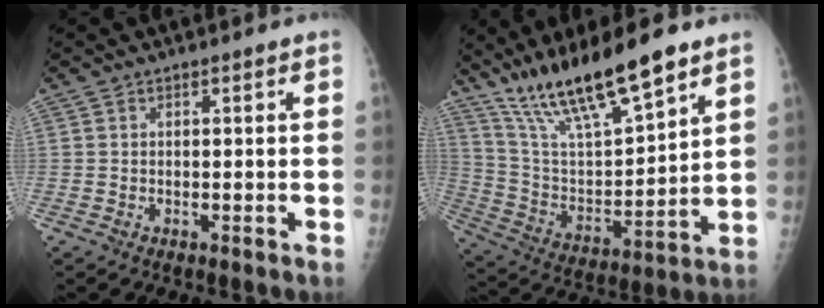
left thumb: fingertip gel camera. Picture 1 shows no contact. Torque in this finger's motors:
{"motor_torque": [0.60, 0.29, 1.39, -1.37, 0.27]}